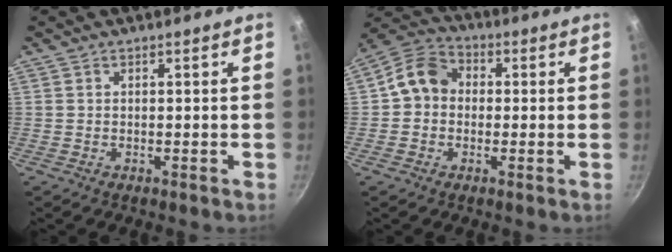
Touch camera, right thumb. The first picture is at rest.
{"total": 8.4, "force": [0.2, 7.1, 4.5], "torque": [-0.052, 0.021, -0.020]}